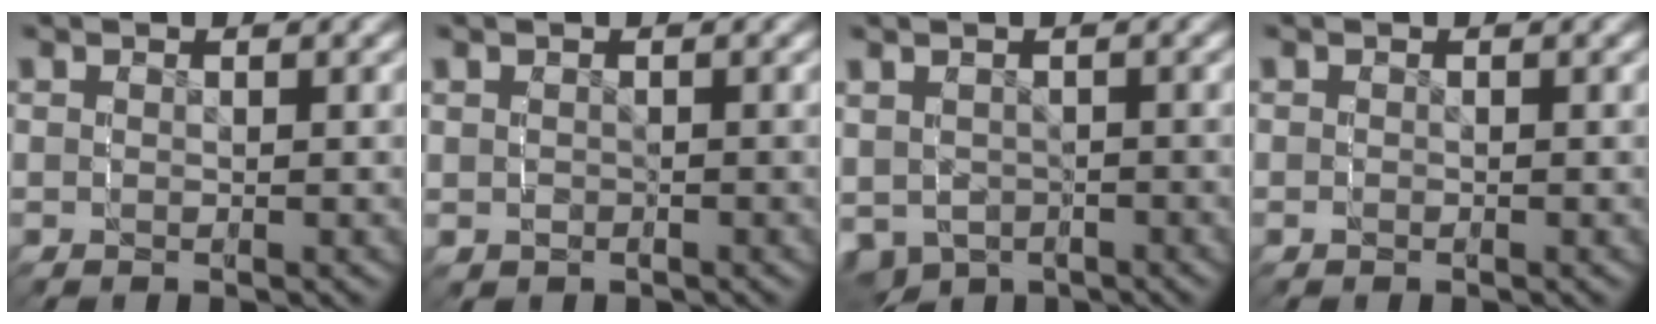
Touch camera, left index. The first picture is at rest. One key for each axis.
{"total": 1.6, "fx": -0.1, "fy": 1.4, "fz": 0.8, "tx": -0.024, "ty": -0.013, "tz": 0.006}
{"total": 5.9, "fx": -2.4, "fy": 5.3, "fz": 0.7, "tx": -0.027, "ty": -0.036, "tz": -0.028}
{"total": 0.0}